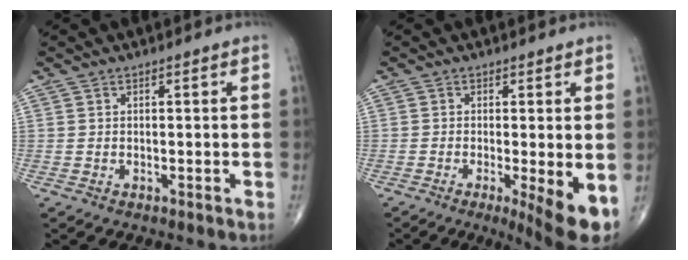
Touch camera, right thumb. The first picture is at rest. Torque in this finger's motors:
{"motor_torque": [0.09, 0.68, 0.18, -0.20, 0.23]}